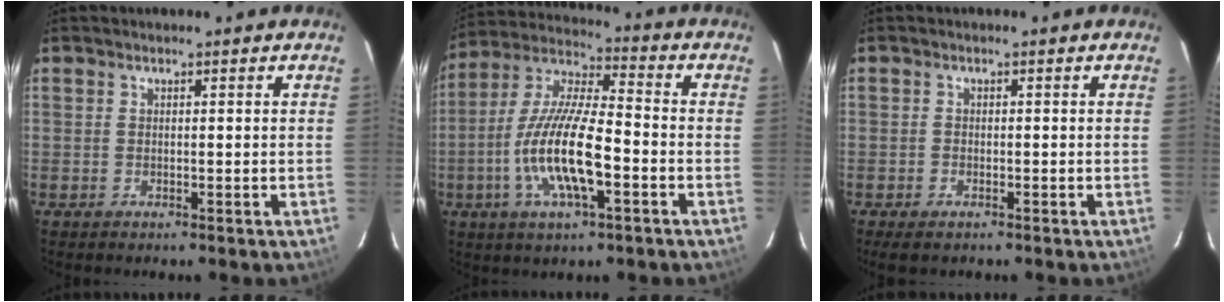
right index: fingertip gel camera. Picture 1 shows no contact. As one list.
[{"total": 15.5, "force": [-4.8, 4.1, 14.1], "torque": [-0.287, -0.008, -0.096]}, {"total": 2.3, "force": [-1.7, 1.2, 1.1], "torque": [-0.027, -0.005, -0.031]}]